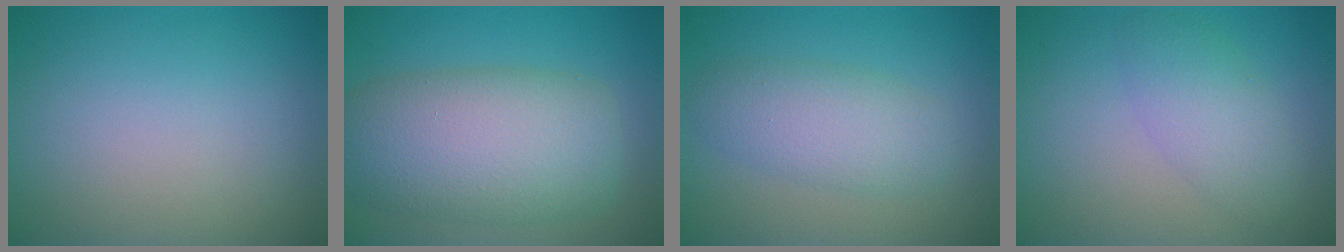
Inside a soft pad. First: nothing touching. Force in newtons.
{"total": 9.5, "press": 9.4, "slide": 0.4}
{"total": 4.0, "press": 4.0, "slide": 0.0}
{"total": 3.3, "press": 3.3, "slide": 0.2}